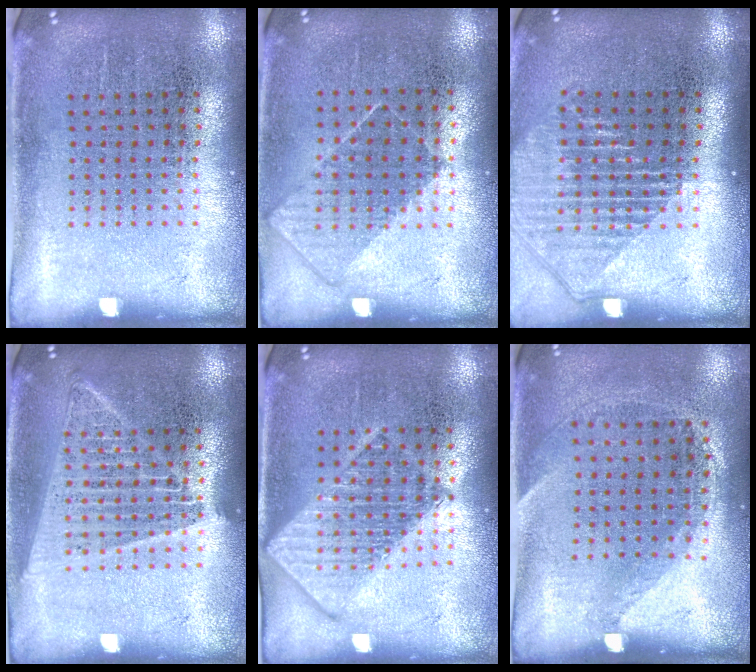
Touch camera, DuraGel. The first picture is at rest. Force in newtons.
{"total": 0.8, "press": 0.7, "slide": 0.4}
{"total": 1.3, "press": 1.2, "slide": 0.6}
{"total": 1.5, "press": 1.4, "slide": 0.7}
{"total": 2.9, "press": 2.9, "slide": 0.5}
{"total": 1.4, "press": 0.9, "slide": 1.0}